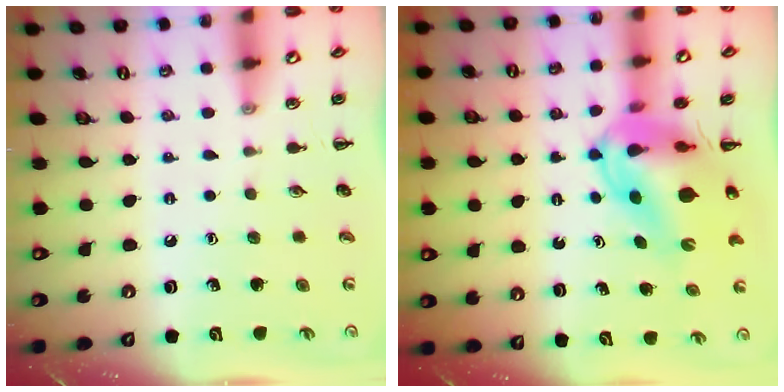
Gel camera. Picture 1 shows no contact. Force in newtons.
{"total": 12.6, "press": 12.1, "slide": 3.5}